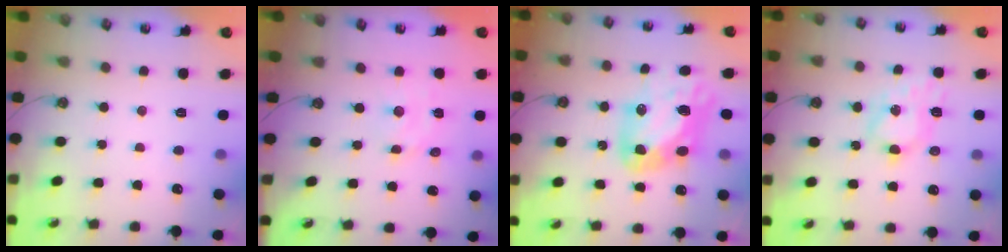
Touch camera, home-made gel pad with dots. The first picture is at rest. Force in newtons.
{"total": 4.1, "press": 4.1, "slide": 0.2}
{"total": 12.7, "press": 12.7, "slide": 0.8}
{"total": 7.8, "press": 7.7, "slide": 0.5}